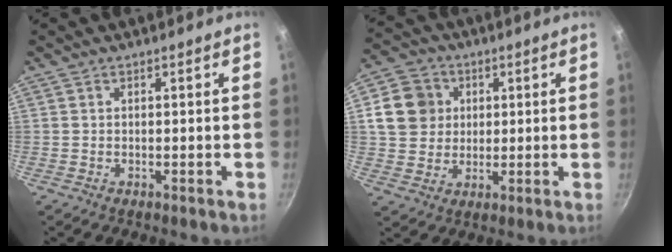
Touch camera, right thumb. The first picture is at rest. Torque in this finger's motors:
{"motor_torque": [0.79, 2.00, 0.65, -0.20, 0.23]}